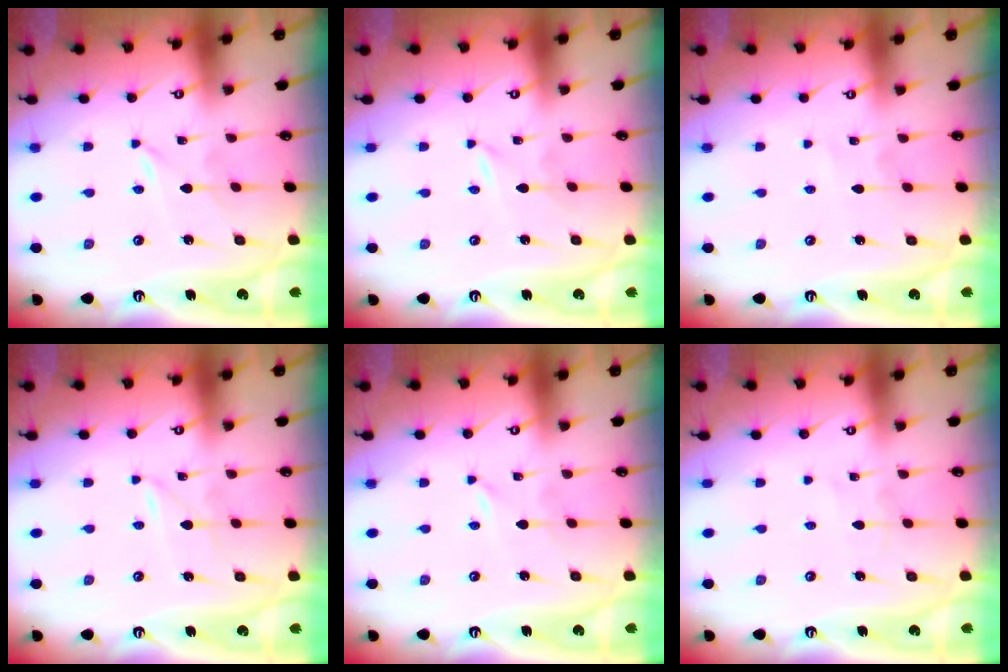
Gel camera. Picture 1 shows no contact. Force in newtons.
{"total": 0.6, "press": 0.6, "slide": 0.1}
{"total": 2.1, "press": 2.0, "slide": 0.3}
{"total": 1.2, "press": 1.2, "slide": 0.1}
{"total": 0.0}
{"total": 0.7, "press": 0.7, "slide": 0.0}